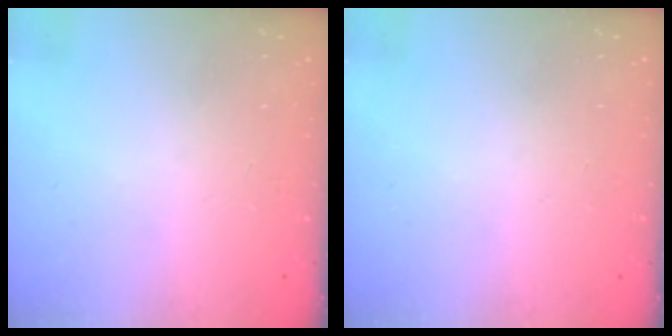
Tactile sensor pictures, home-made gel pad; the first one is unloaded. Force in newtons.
{"total": 0.0}